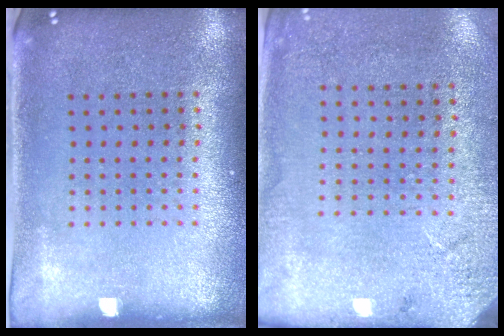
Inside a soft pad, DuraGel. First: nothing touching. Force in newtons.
{"total": 2.6, "press": 2.3, "slide": 1.2}